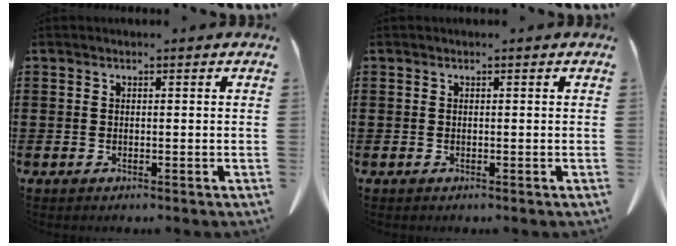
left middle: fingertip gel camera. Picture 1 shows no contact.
{"total": 0.0}